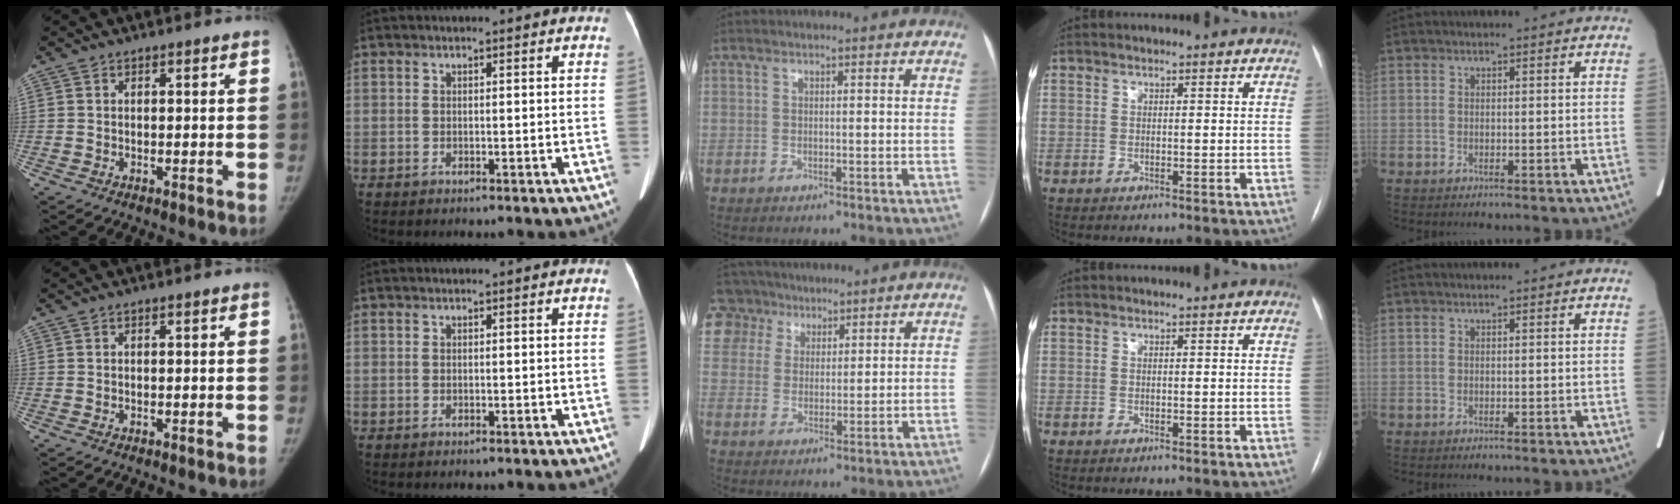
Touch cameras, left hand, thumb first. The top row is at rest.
{"middle": {"total": 13.0, "force": [8.4, 9.6, 2.2], "torque": [-0.076, 0.047, 0.166]}}